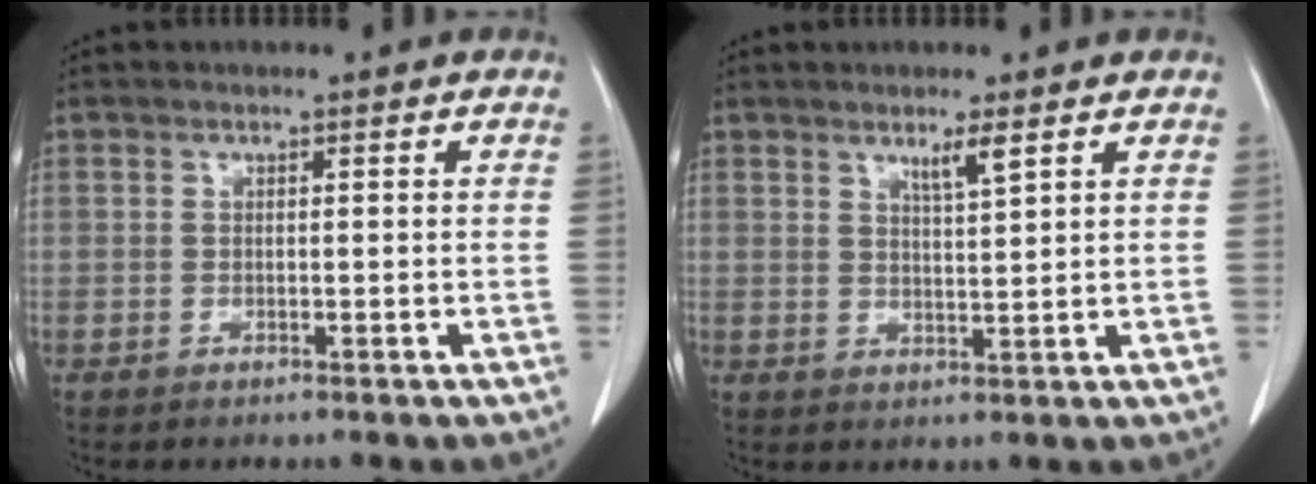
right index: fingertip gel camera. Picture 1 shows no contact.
{"total": 3.0, "force": [2.0, -0.1, 2.3], "torque": [-0.045, -0.006, 0.038]}